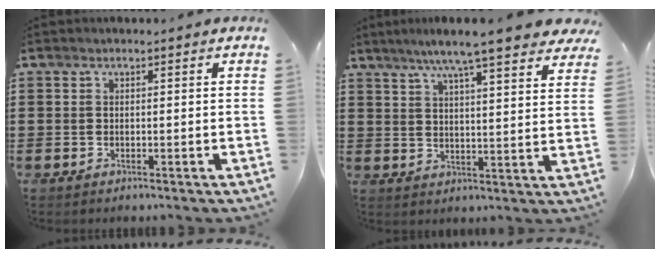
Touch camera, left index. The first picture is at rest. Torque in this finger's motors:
{"motor_torque": [1.04, -1.10, 1.05, 0.21]}